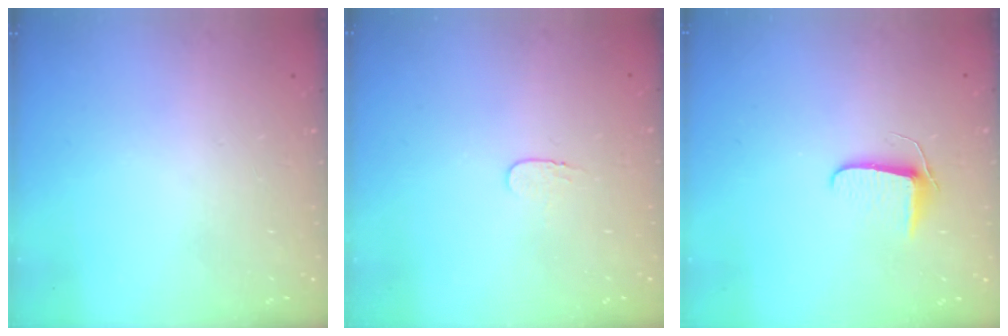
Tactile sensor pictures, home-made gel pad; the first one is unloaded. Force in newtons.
{"total": 3.6, "press": 3.6, "slide": 0.4}
{"total": 6.3, "press": 6.2, "slide": 0.5}